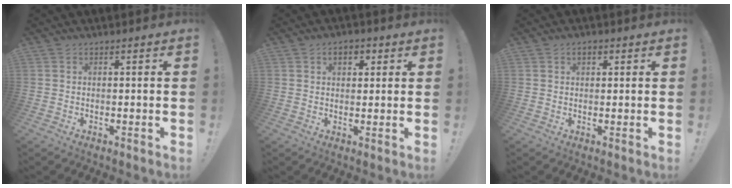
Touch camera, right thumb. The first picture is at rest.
{"total": 4.3, "force": [1.5, 2.8, 2.8], "torque": [-0.038, 0.003, 0.024]}
{"total": 1.9, "force": [0.8, 1.2, 1.3], "torque": [-0.020, 0.002, 0.012]}